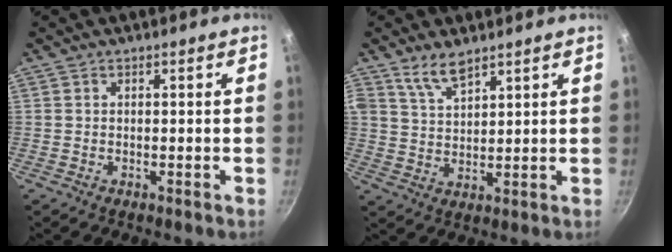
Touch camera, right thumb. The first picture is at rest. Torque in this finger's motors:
{"motor_torque": [-1.19, 1.66, 1.09, 1.25, 0.46]}